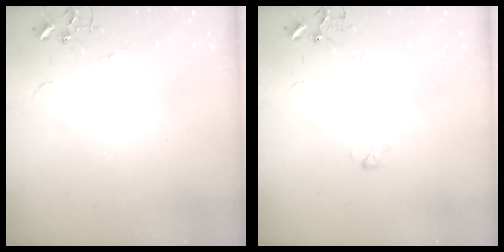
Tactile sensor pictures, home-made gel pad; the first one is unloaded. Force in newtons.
{"total": 2.2, "press": 2.2, "slide": 0.4}